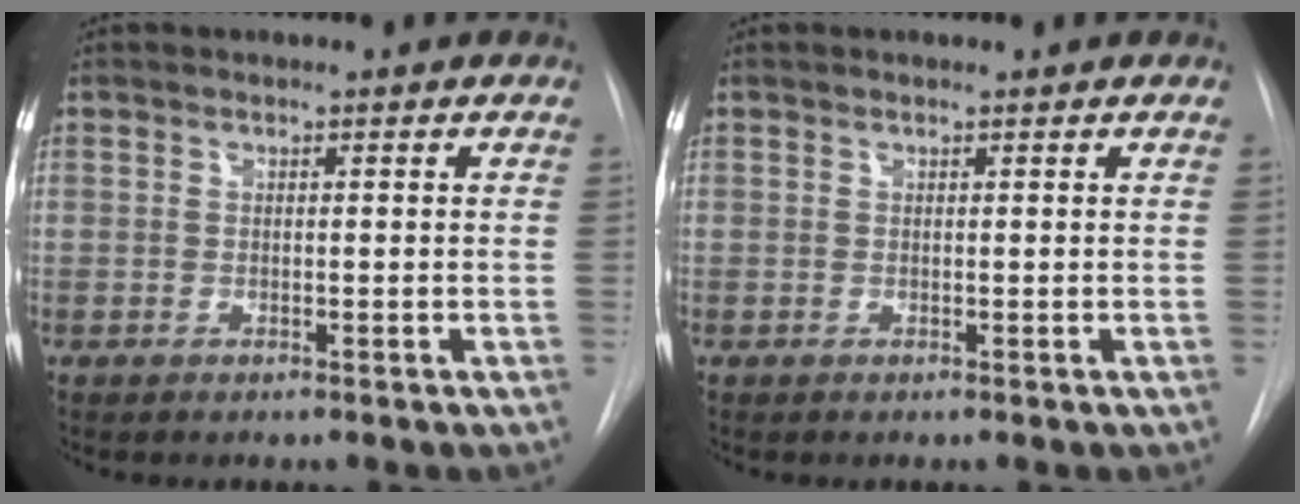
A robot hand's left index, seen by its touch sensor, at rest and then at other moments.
{"total": 0.5, "force": [0.5, 0.0, 0.1], "torque": [-0.002, 0.002, 0.007]}